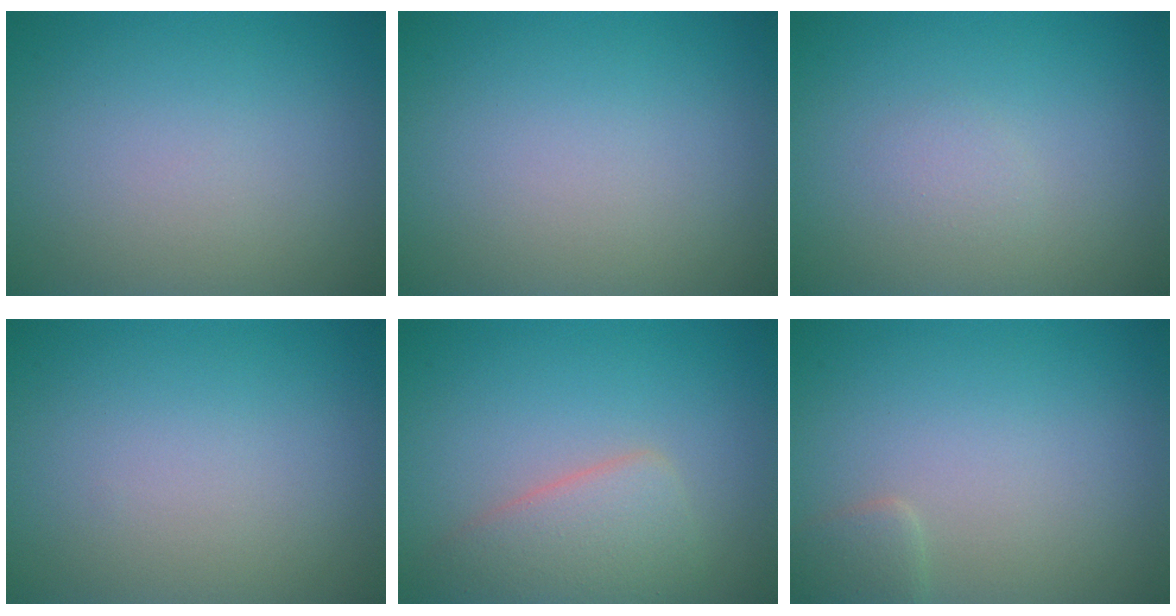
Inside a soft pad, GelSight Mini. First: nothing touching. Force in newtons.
{"total": 0.0}
{"total": 0.8, "press": 0.8, "slide": 0.1}
{"total": 0.0}
{"total": 4.0, "press": 4.0, "slide": 0.1}
{"total": 1.4, "press": 1.4, "slide": 0.1}